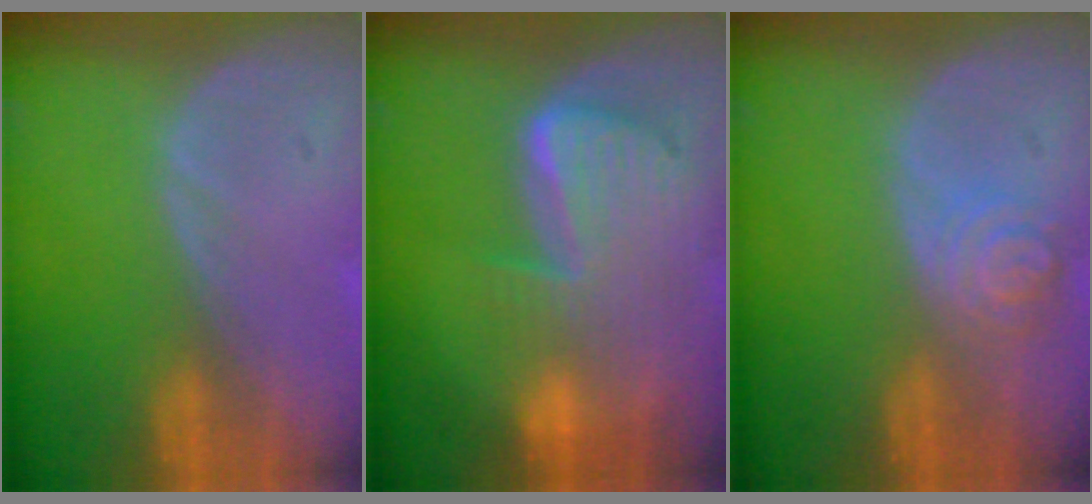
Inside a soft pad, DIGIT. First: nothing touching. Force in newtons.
{"total": 9.9, "press": 8.5, "slide": 5.0}
{"total": 4.3, "press": 4.1, "slide": 1.3}